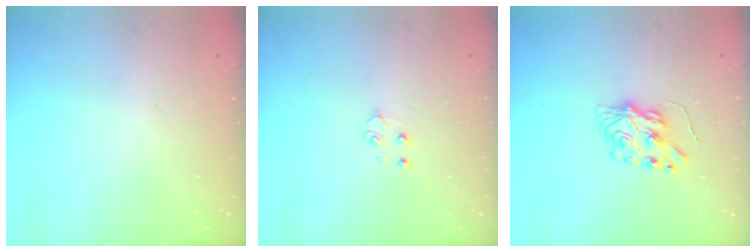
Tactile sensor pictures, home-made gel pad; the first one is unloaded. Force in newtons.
{"total": 3.9, "press": 3.9, "slide": 0.3}
{"total": 7.3, "press": 7.3, "slide": 0.7}